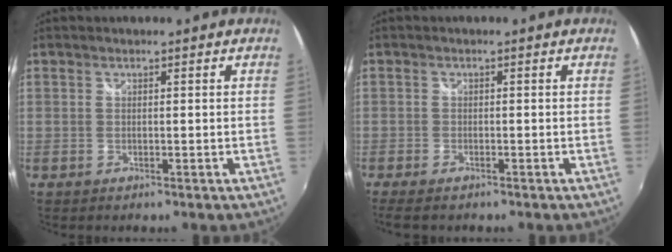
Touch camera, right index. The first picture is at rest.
{"total": 4.5, "force": [-3.7, 1.3, 2.2], "torque": [-0.052, -0.022, -0.065]}